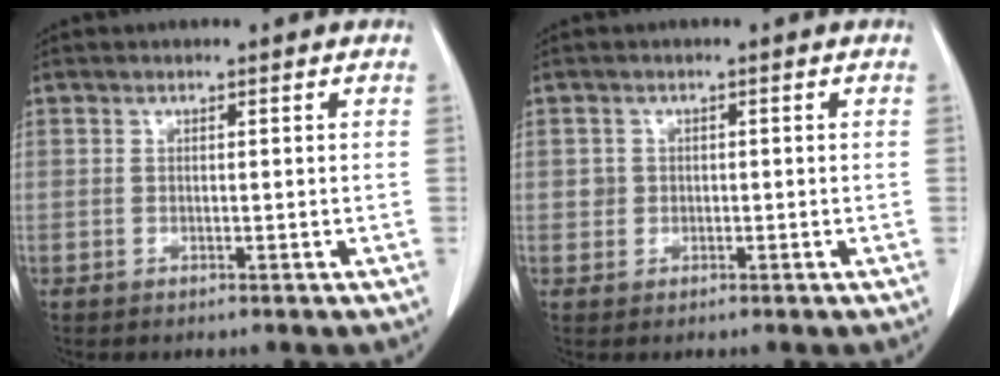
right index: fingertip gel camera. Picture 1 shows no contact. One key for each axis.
{"total": 1.4, "fx": 0.2, "fy": 1.4, "fz": 0.2, "tx": 0.004, "ty": 0.006, "tz": 0.004}